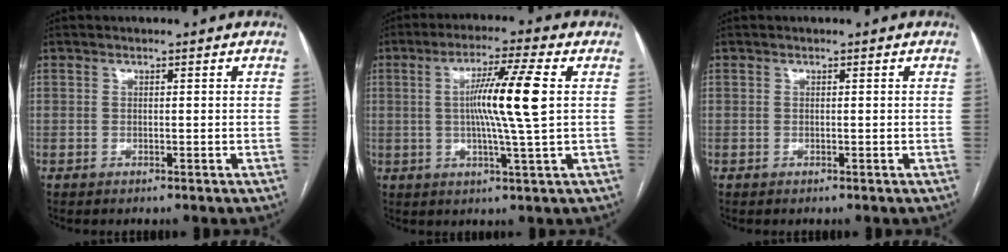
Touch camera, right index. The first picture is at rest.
{"total": 10.1, "force": [1.2, -0.6, 10.0], "torque": [-0.175, 0.002, 0.018]}
{"total": 0.0}